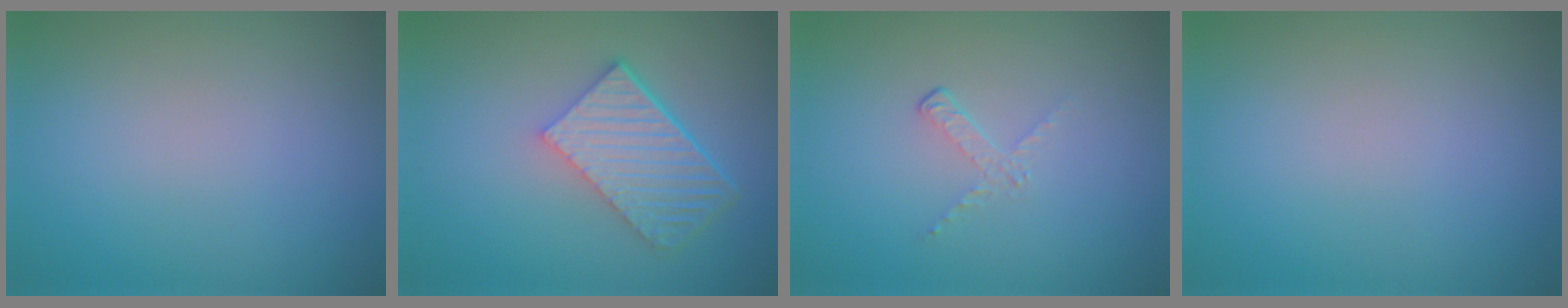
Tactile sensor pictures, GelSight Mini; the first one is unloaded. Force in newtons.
{"total": 6.0, "press": 4.2, "slide": 4.2}
{"total": 1.1, "press": 0.4, "slide": 1.1}
{"total": 0.0}